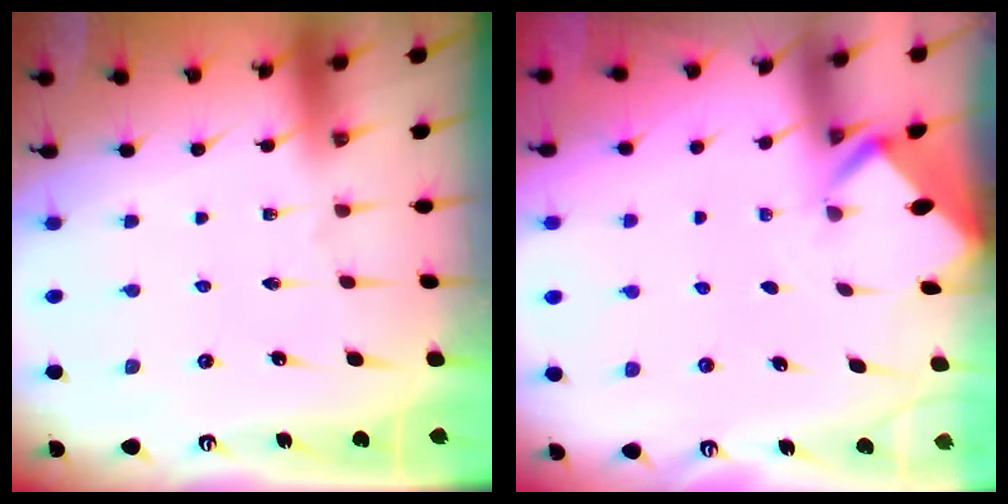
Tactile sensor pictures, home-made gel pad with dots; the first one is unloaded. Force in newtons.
{"total": 2.4, "press": 2.4, "slide": 0.2}